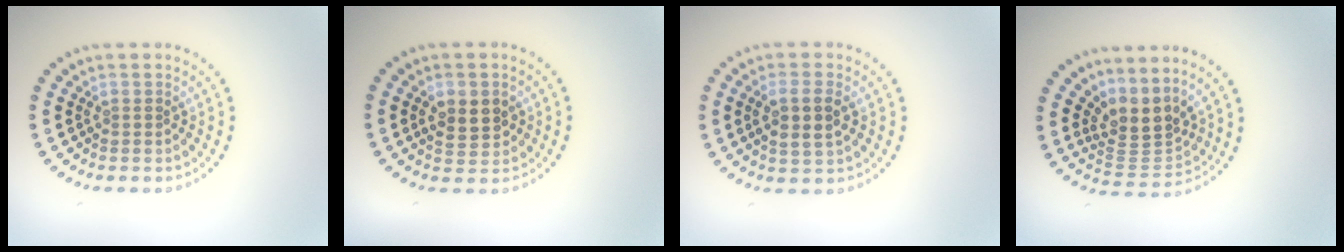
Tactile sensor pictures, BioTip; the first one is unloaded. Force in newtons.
{"total": 2.9, "press": 2.9, "slide": 0.4}
{"total": 2.9, "press": 2.8, "slide": 0.9}
{"total": 3.5, "press": 2.6, "slide": 2.4}